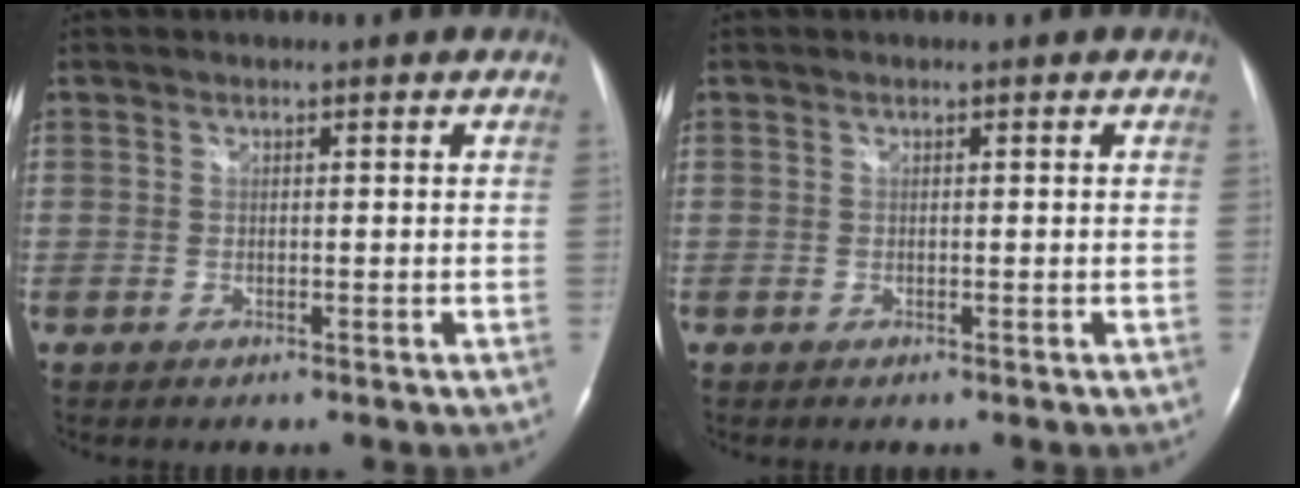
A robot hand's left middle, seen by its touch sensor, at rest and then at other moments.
{"total": 0.0}